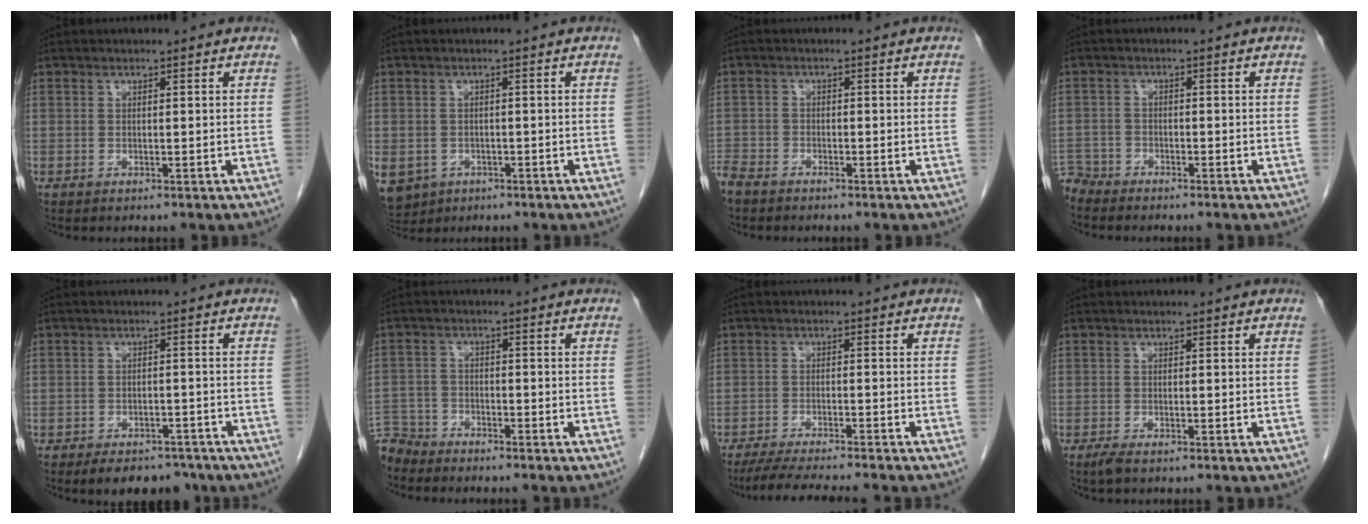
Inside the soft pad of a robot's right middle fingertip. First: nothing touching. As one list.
[{"total": 10.6, "force": [-4.7, 8.7, 3.9], "torque": [-0.123, -0.006, -0.060]}, {"total": 3.9, "force": [-3.5, 1.2, 1.2], "torque": [-0.024, -0.009, -0.070]}, {"total": 3.5, "force": [-3.4, 0.6, -0.5], "torque": [0.013, -0.009, -0.066]}, {"total": 6.9, "force": [-5.5, 3.4, 2.4], "torque": [-0.022, 0.005, -0.076]}, {"total": 6.0, "force": [-5.7, 1.8, -0.1], "torque": [0.005, -0.005, -0.111]}, {"total": 9.2, "force": [-8.2, -0.6, 4.2], "torque": [-0.055, -0.020, -0.130]}, {"total": 1.3, "force": [-0.9, 0.2, 0.9], "torque": [-0.026, -0.005, -0.019]}]